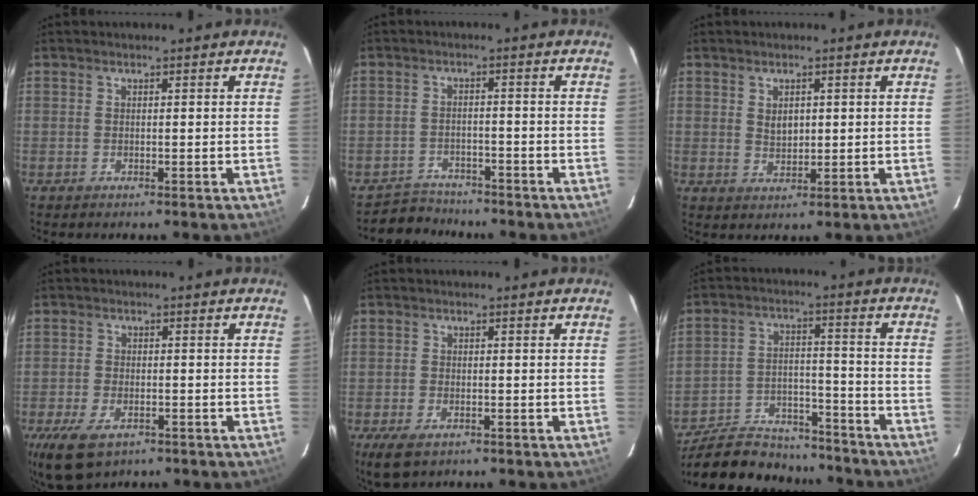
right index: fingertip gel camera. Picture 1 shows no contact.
{"total": 5.4, "force": [-5.0, 2.0, -0.2], "torque": [-0.012, 0.010, -0.084]}
{"total": 3.1, "force": [0.8, 2.1, 2.1], "torque": [-0.032, 0.002, 0.015]}
{"total": 9.4, "force": [-5.5, 5.0, 5.6], "torque": [-0.141, -0.023, -0.096]}
{"total": 5.0, "force": [-3.0, 2.5, 3.0], "torque": [-0.075, -0.015, -0.055]}
{"total": 22.4, "force": [-19.3, 7.9, 8.2], "torque": [-0.172, 0.014, -0.279]}